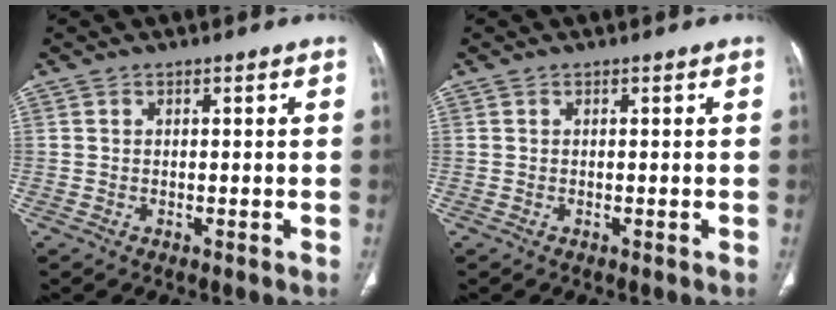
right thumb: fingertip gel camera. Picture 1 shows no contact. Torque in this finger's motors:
{"motor_torque": [-0.50, -0.17, 0.28, -0.13, 0.00]}